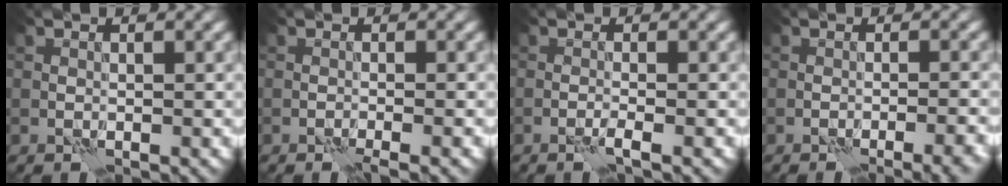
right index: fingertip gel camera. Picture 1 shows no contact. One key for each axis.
{"total": 1.6, "fx": -1.1, "fy": 0.2, "fz": 1.2, "tx": -0.015, "ty": 0.001, "tz": -0.022}
{"total": 1.4, "fx": -0.8, "fy": 0.2, "fz": 1.2, "tx": -0.018, "ty": 0.005, "tz": -0.020}
{"total": 4.4, "fx": -2.9, "fy": 1.0, "fz": 3.1, "tx": -0.034, "ty": 0.012, "tz": -0.038}